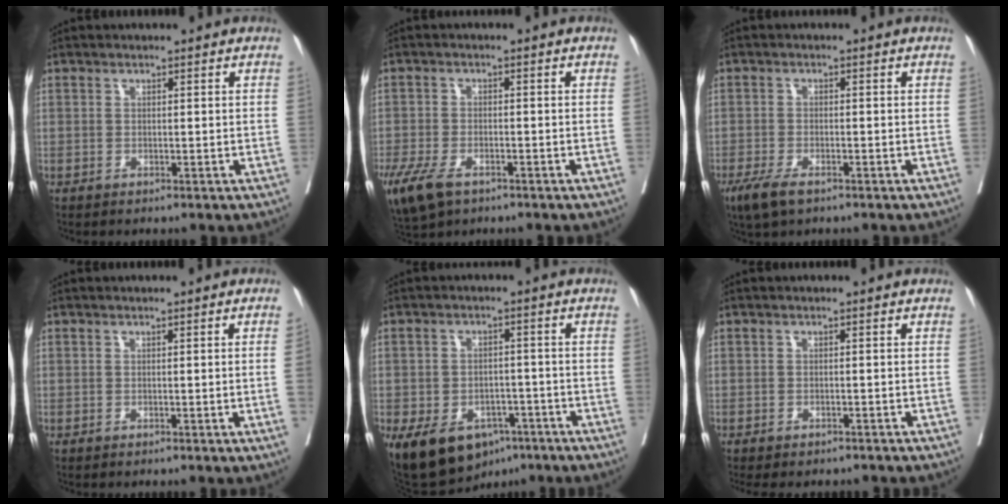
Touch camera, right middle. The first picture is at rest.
{"total": 10.1, "force": [-6.2, 4.9, 6.3], "torque": [-0.142, -0.017, -0.101]}
{"total": 4.5, "force": [-2.9, 1.4, 3.1], "torque": [-0.063, -0.009, -0.050]}
{"total": 1.6, "force": [-0.1, -0.6, 1.5], "torque": [-0.023, -0.002, 0.002]}
{"total": 12.4, "force": [-7.3, 7.6, 6.7], "torque": [-0.117, 0.007, -0.106]}
{"total": 6.1, "force": [-5.5, 1.5, 2.1], "torque": [-0.017, 0.000, -0.067]}